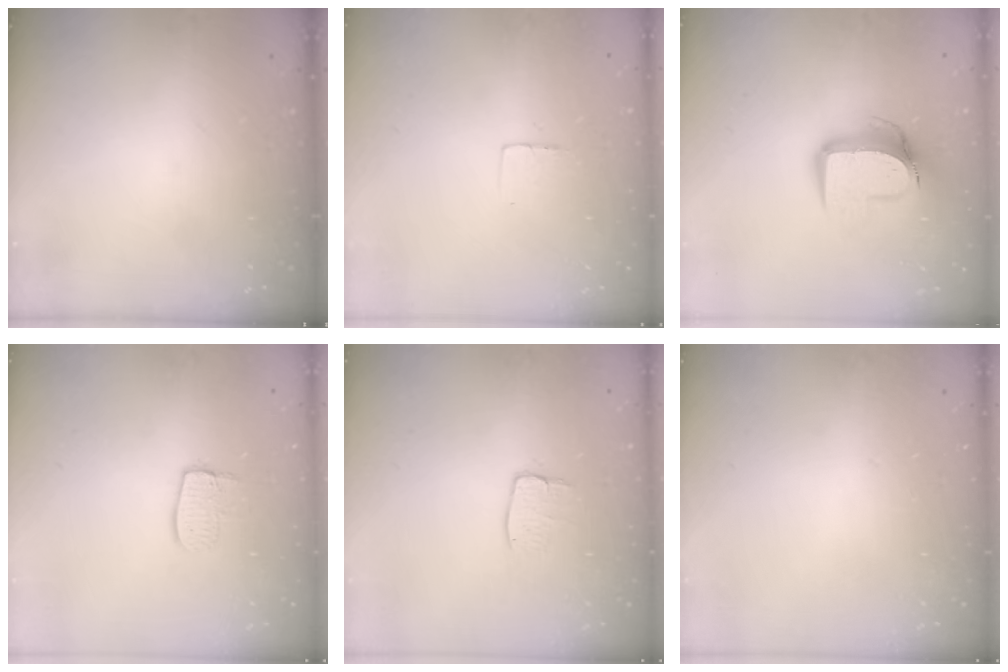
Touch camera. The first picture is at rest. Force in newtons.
{"total": 3.0, "press": 3.0, "slide": 0.2}
{"total": 12.2, "press": 12.1, "slide": 1.2}
{"total": 7.6, "press": 7.6, "slide": 0.2}
{"total": 6.3, "press": 6.3, "slide": 0.2}
{"total": 0.0}